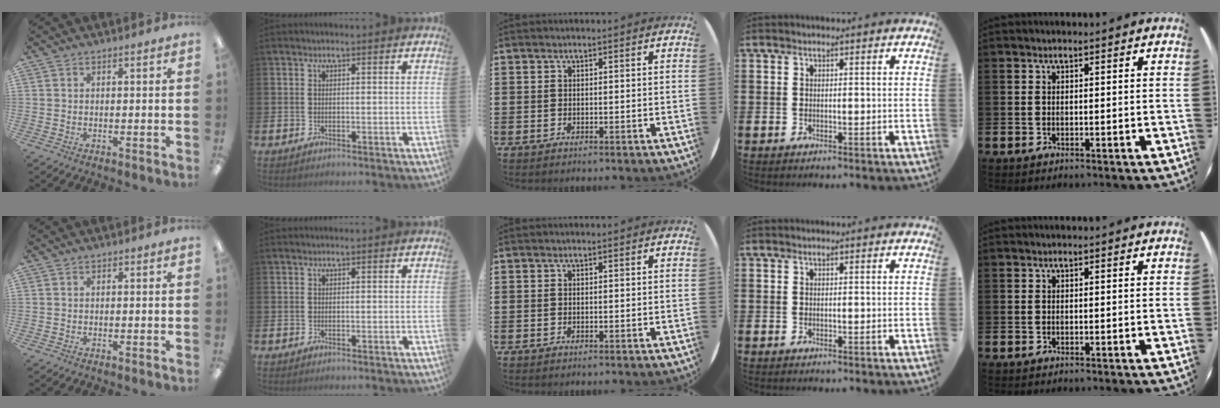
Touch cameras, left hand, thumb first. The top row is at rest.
{}